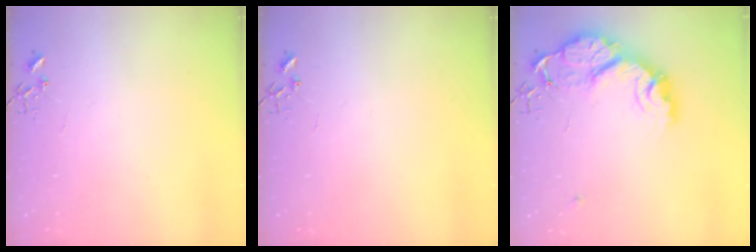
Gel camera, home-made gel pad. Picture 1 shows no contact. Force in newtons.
{"total": 0.0}
{"total": 15.8, "press": 15.8, "slide": 1.3}